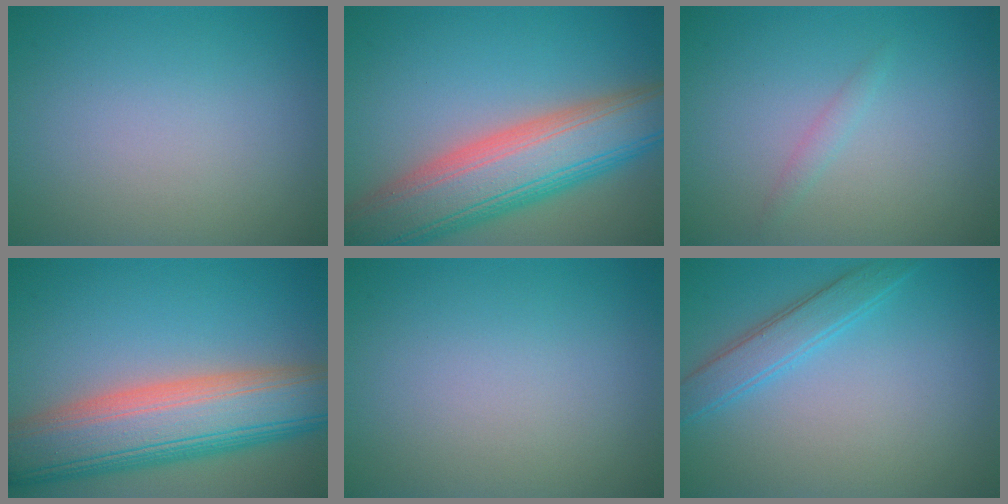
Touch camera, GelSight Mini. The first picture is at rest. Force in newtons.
{"total": 10.7, "press": 10.7, "slide": 0.4}
{"total": 0.9, "press": 0.8, "slide": 0.0}
{"total": 11.5, "press": 11.5, "slide": 0.6}
{"total": 0.0}
{"total": 2.8, "press": 2.8, "slide": 0.1}